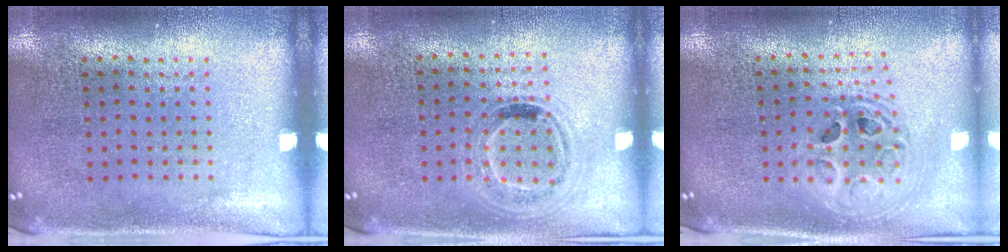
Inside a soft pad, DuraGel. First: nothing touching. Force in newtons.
{"total": 1.0, "press": 0.9, "slide": 0.3}
{"total": 2.0, "press": 1.6, "slide": 1.2}